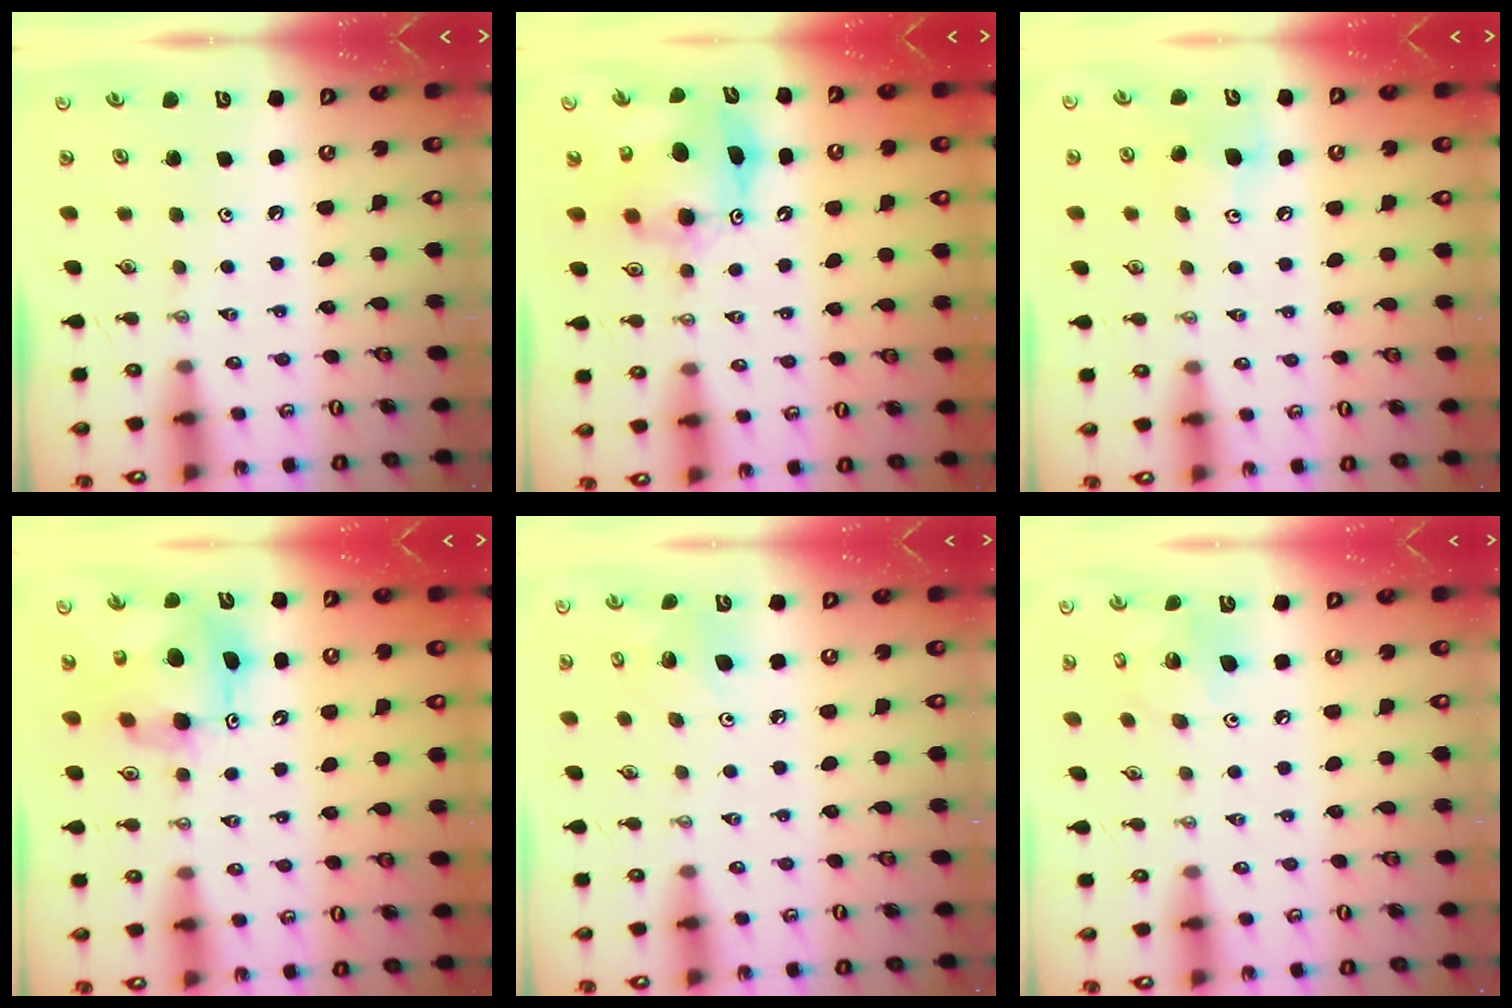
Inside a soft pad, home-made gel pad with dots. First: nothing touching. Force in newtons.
{"total": 10.4, "press": 10.4, "slide": 0.6}
{"total": 7.4, "press": 7.1, "slide": 2.2}
{"total": 11.5, "press": 11.4, "slide": 0.9}
{"total": 7.0, "press": 6.8, "slide": 1.7}
{"total": 9.2, "press": 9.2, "slide": 0.6}